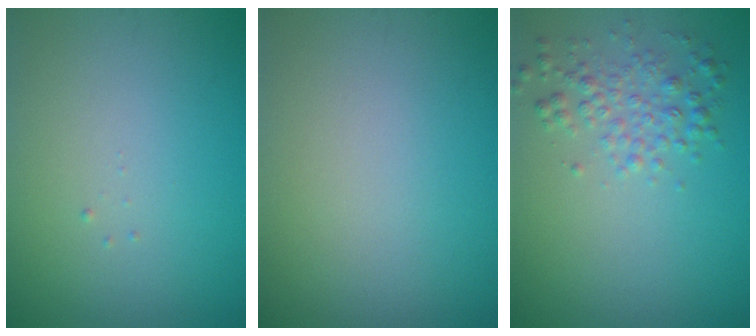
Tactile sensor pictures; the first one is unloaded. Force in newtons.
{"total": 0.0}
{"total": 2.5, "press": 2.5, "slide": 0.1}